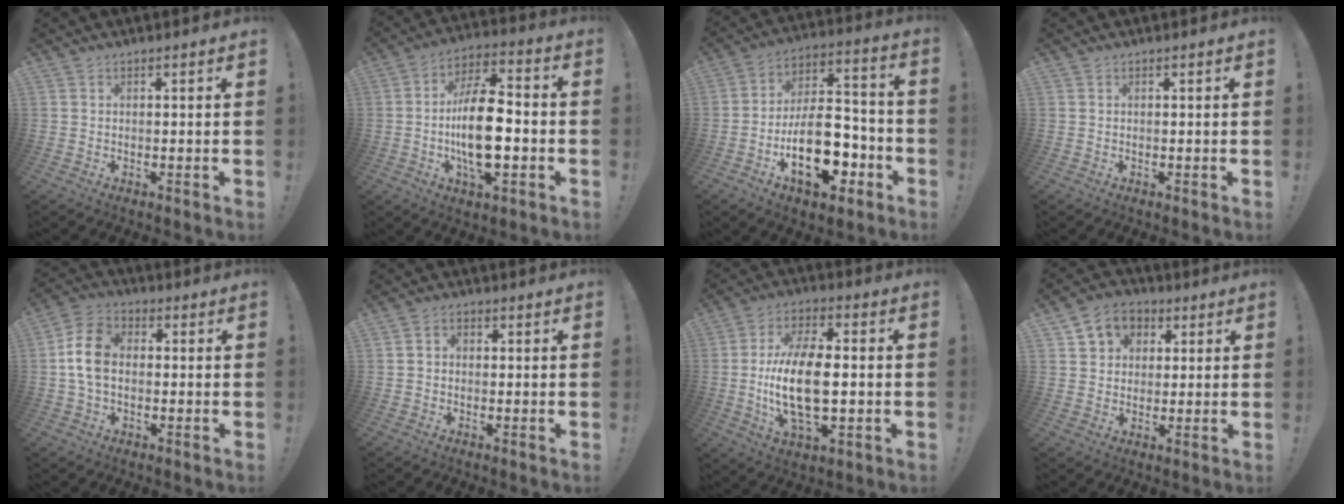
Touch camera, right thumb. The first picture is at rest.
{"total": 17.2, "force": [-3.0, 7.8, 15.1], "torque": [-0.274, 0.004, -0.057]}
{"total": 20.9, "force": [-8.2, 10.9, 15.8], "torque": [-0.266, 0.055, -0.123]}
{"total": 0.0}
{"total": 11.0, "force": [-0.4, 7.7, 7.9], "torque": [-0.147, 0.009, -0.001]}
{"total": 2.2, "force": [-0.5, 1.7, 1.3], "torque": [-0.012, 0.004, -0.011]}
{"total": 18.4, "force": [-1.7, 9.1, 15.9], "torque": [-0.305, -0.005, -0.034]}
{"total": 8.0, "force": [2.5, 7.1, 2.6], "torque": [-0.037, -0.004, 0.053]}